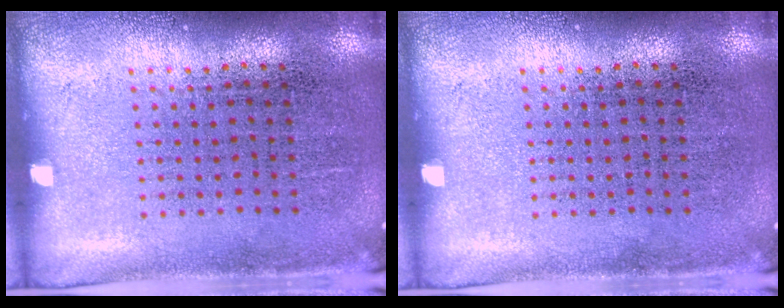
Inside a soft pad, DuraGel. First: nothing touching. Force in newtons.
{"total": 0.0}